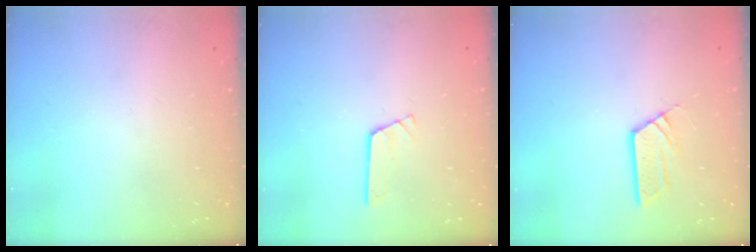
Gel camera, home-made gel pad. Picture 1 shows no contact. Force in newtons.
{"total": 2.6, "press": 2.6, "slide": 0.3}
{"total": 5.5, "press": 5.5, "slide": 0.3}